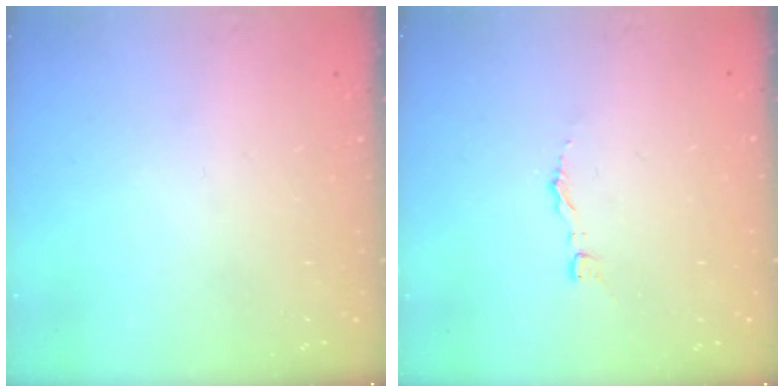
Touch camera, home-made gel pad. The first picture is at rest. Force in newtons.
{"total": 2.9, "press": 2.9, "slide": 0.1}